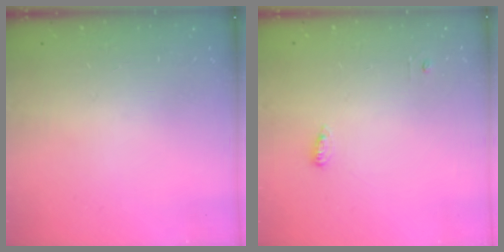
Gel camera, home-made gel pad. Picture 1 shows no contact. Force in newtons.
{"total": 3.7, "press": 3.6, "slide": 1.0}